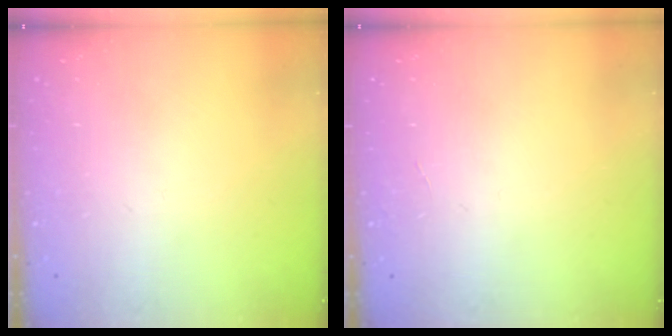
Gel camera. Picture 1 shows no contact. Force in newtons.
{"total": 0.0}